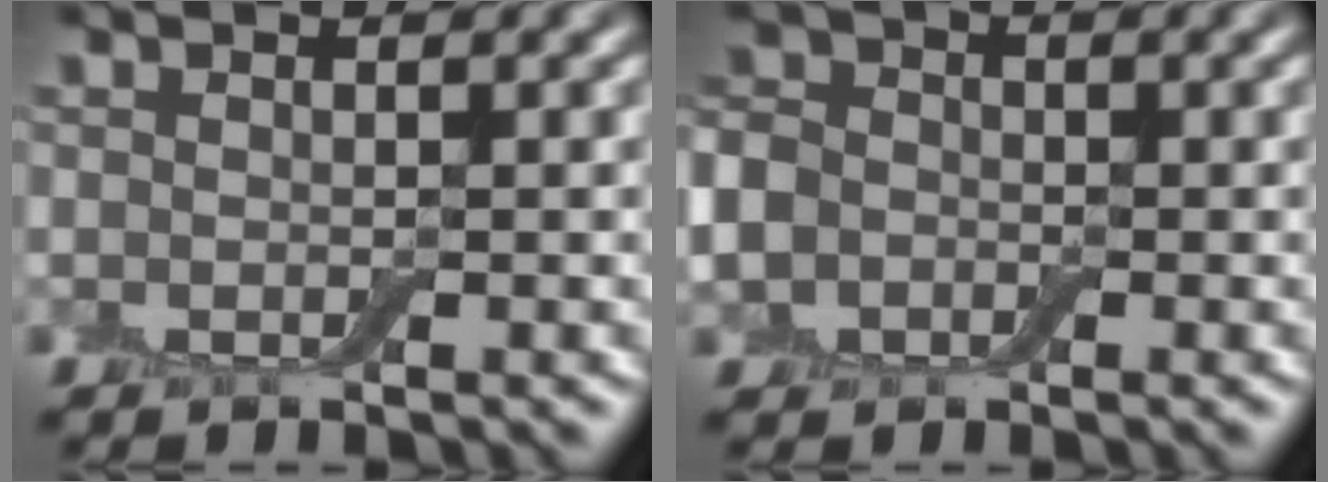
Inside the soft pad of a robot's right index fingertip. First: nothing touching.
{"total": 6.8, "force": [-1.5, 6.0, 3.0], "torque": [-0.071, 0.008, -0.069]}